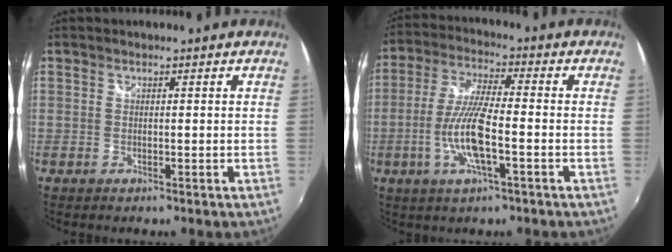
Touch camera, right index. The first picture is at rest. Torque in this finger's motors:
{"motor_torque": [1.69, -0.09, 0.87, 0.10]}